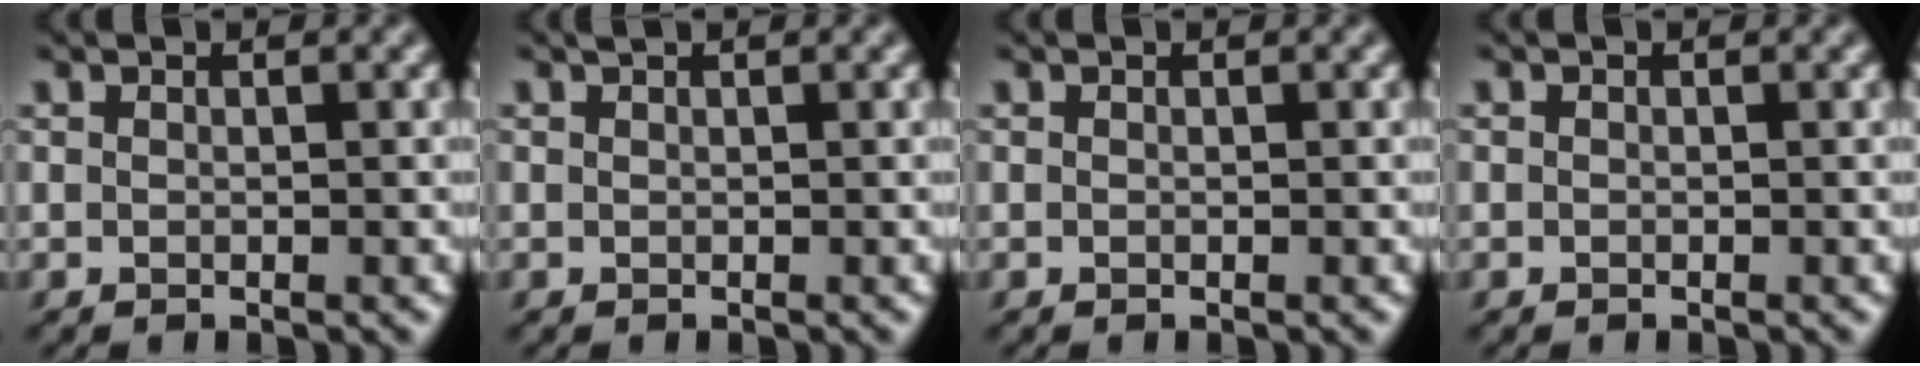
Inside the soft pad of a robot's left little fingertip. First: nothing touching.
{"total": 0.5, "force": [0.3, 0.5, 0.0], "torque": [-0.002, 0.001, 0.005]}
{"total": 0.0}
{"total": 0.6, "force": [-0.1, 0.6, 0.0], "torque": [0.006, -0.002, -0.005]}